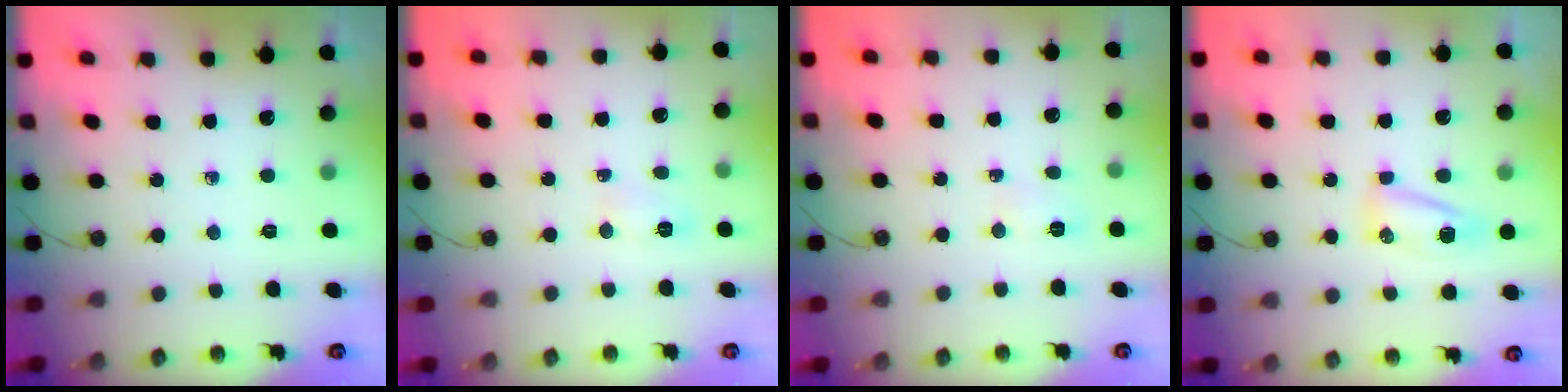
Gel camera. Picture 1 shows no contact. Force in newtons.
{"total": 5.3, "press": 5.2, "slide": 0.7}
{"total": 2.8, "press": 2.7, "slide": 0.8}
{"total": 6.6, "press": 6.5, "slide": 1.1}